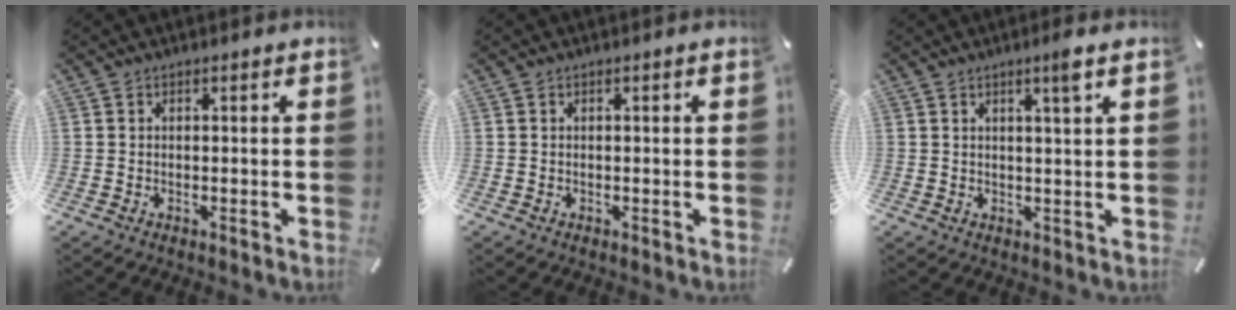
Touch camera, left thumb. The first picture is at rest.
{"total": 0.0}
{"total": 3.7, "force": [2.1, -0.2, 3.1], "torque": [-0.047, -0.009, 0.031]}